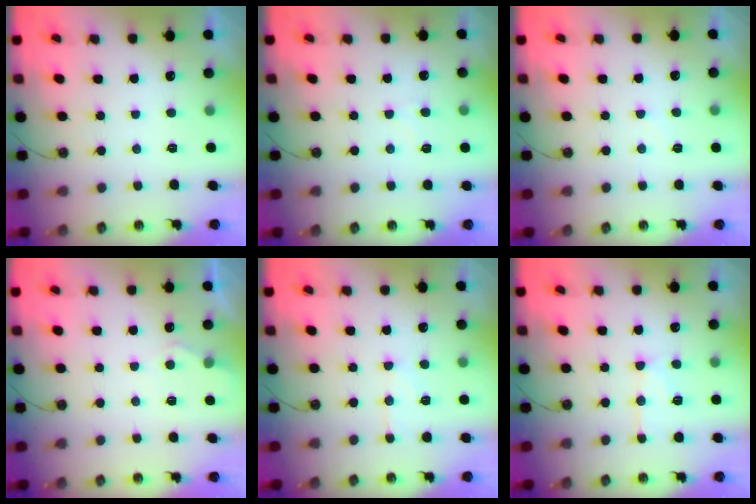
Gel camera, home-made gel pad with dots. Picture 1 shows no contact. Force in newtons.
{"total": 5.0, "press": 4.9, "slide": 0.6}
{"total": 3.3, "press": 3.2, "slide": 0.5}
{"total": 4.3, "press": 4.3, "slide": 0.5}
{"total": 7.1, "press": 7.1, "slide": 0.5}
{"total": 10.9, "press": 10.8, "slide": 0.9}